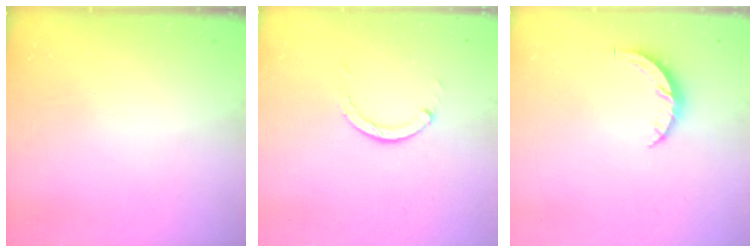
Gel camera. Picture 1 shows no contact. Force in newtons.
{"total": 2.0, "press": 2.0, "slide": 0.3}
{"total": 5.2, "press": 5.2, "slide": 0.5}